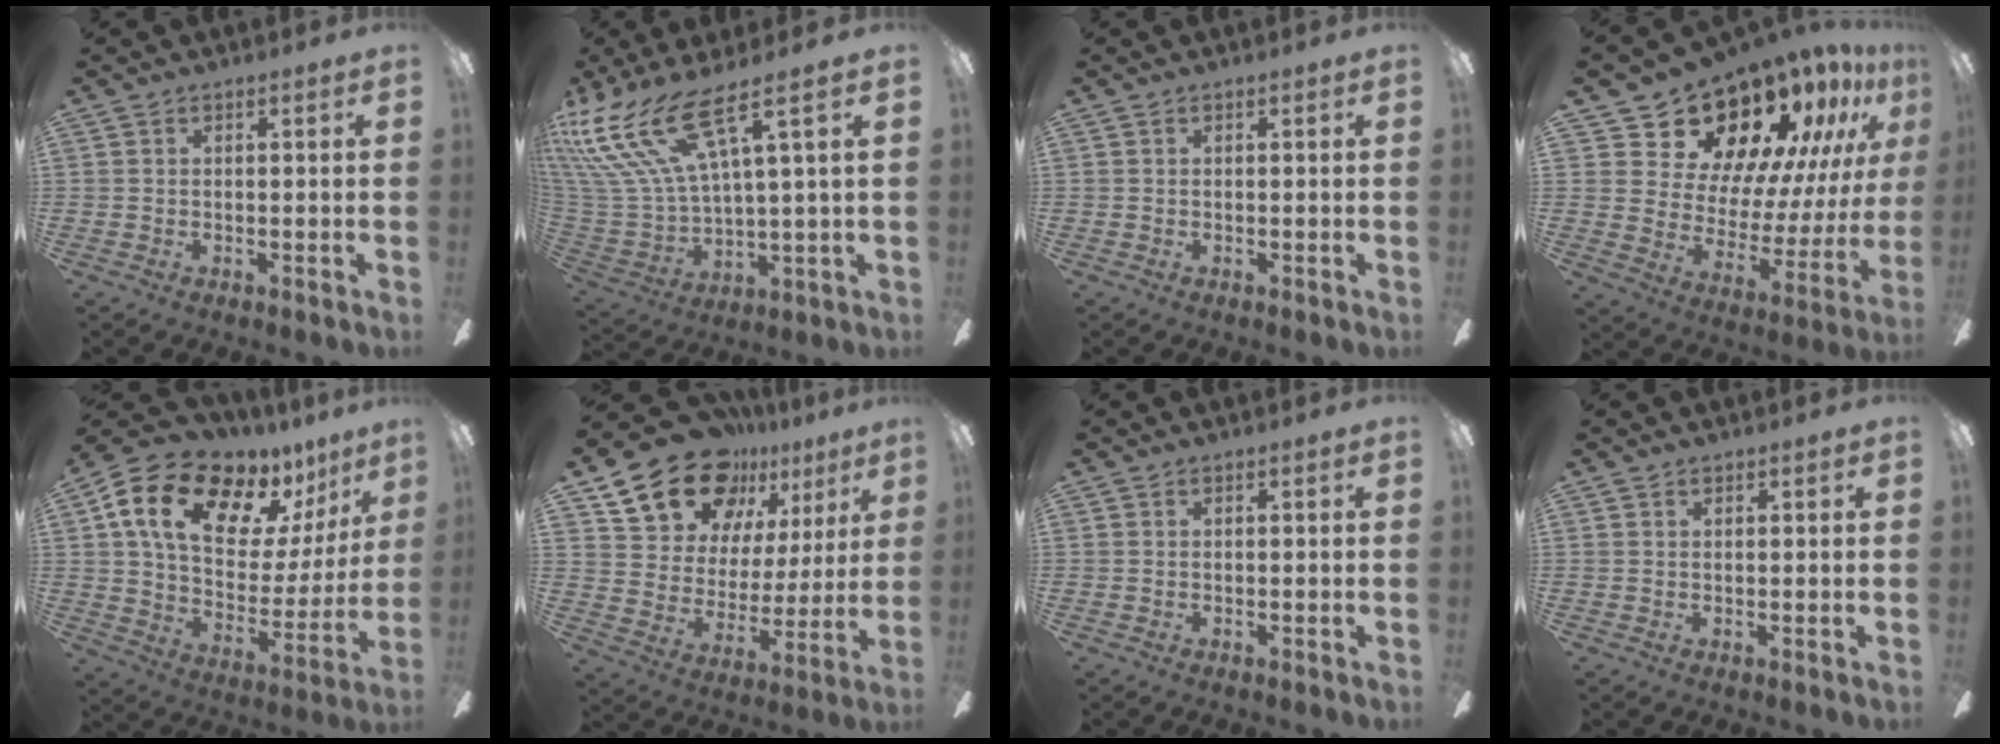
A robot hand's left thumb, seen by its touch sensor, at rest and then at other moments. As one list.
[{"total": 19.6, "force": [10.5, 7.0, 15.0], "torque": [-0.340, -0.052, 0.181]}, {"total": 0.0}, {"total": 19.1, "force": [15.7, 9.0, 6.0], "torque": [-0.099, -0.129, 0.291]}, {"total": 19.8, "force": [12.6, 11.0, 10.7], "torque": [-0.181, -0.074, 0.223]}, {"total": 20.8, "force": [14.6, 12.4, 8.3], "torque": [-0.153, -0.086, 0.270]}, {"total": 0.0}, {"total": 0.6, "force": [0.5, 0.3, 0.1], "torque": [-0.002, 0.001, 0.010]}]